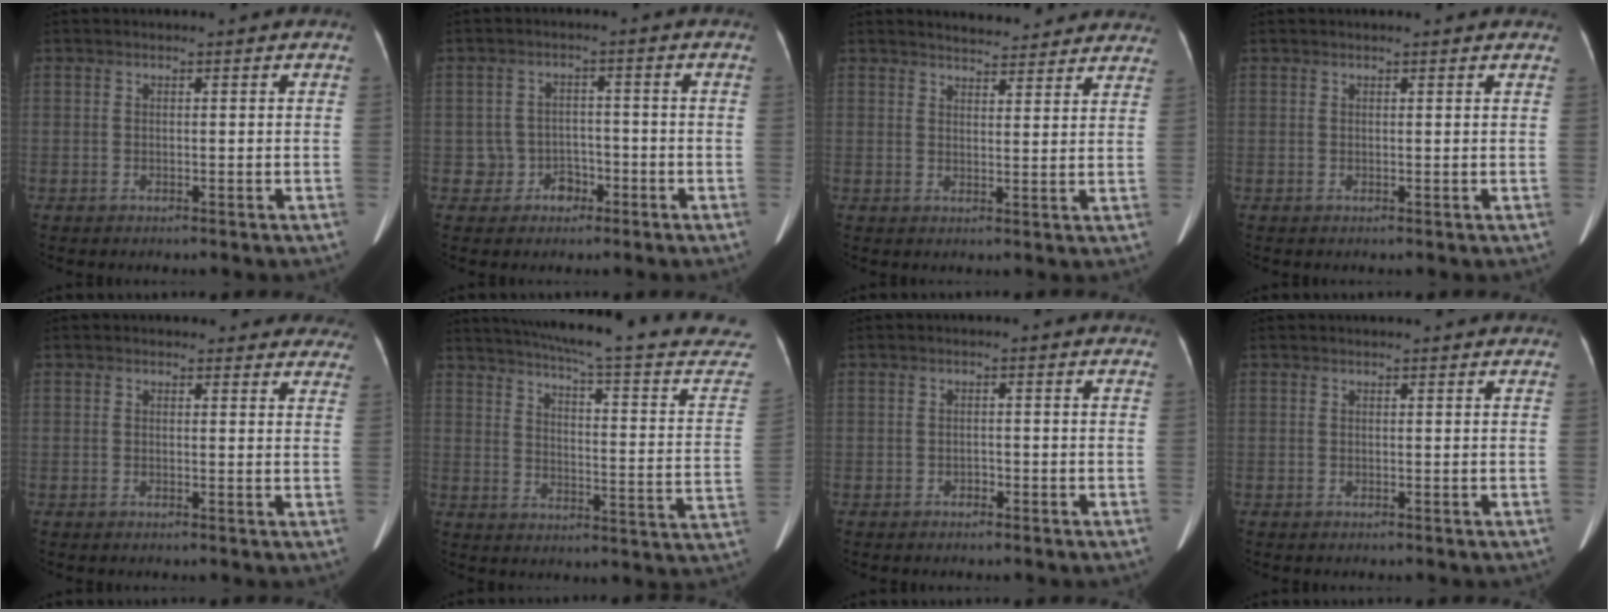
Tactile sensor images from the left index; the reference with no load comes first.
{"total": 3.6, "force": [-1.7, 3.2, 0.1], "torque": [0.007, 0.015, -0.025]}
{"total": 12.1, "force": [11.4, 2.9, 2.9], "torque": [-0.014, 0.006, 0.123]}
{"total": 2.9, "force": [2.7, 0.3, 1.1], "torque": [-0.015, 0.012, 0.022]}
{"total": 9.2, "force": [8.5, 3.1, 1.2], "torque": [0.031, -0.012, 0.062]}
{"total": 28.8, "force": [25.5, 1.9, 13.1], "torque": [-0.193, -0.071, 0.307]}
{"total": 0.7, "force": [-0.6, 0.4, 0.3], "torque": [-0.004, 0.002, -0.011]}
{"total": 3.2, "force": [3.1, 0.3, 0.8], "torque": [-0.012, 0.021, 0.034]}